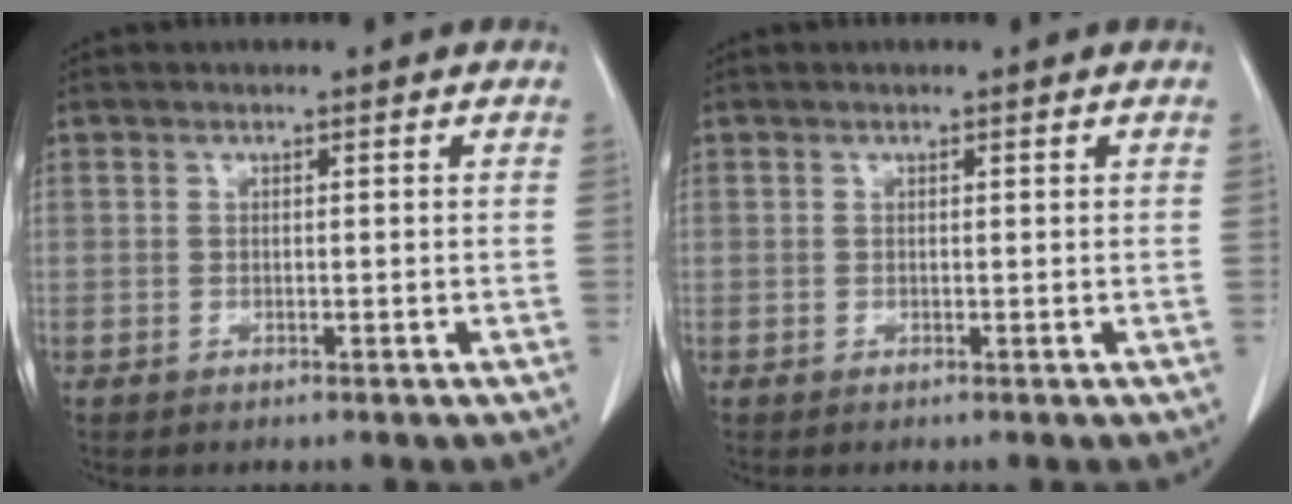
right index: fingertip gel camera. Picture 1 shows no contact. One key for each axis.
{"total": 0.0}